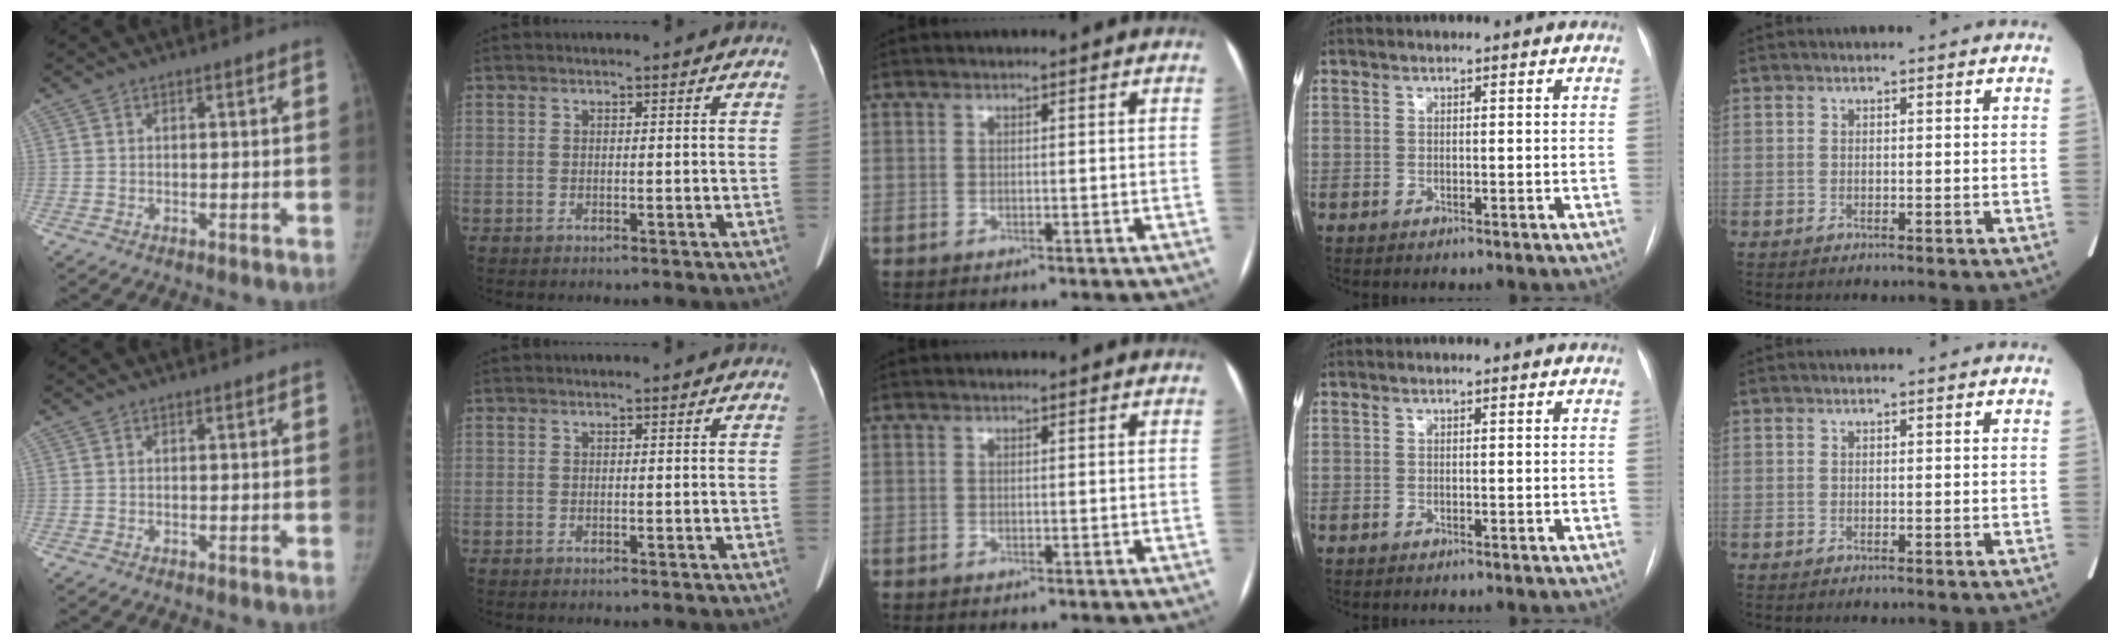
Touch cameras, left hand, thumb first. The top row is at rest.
{}